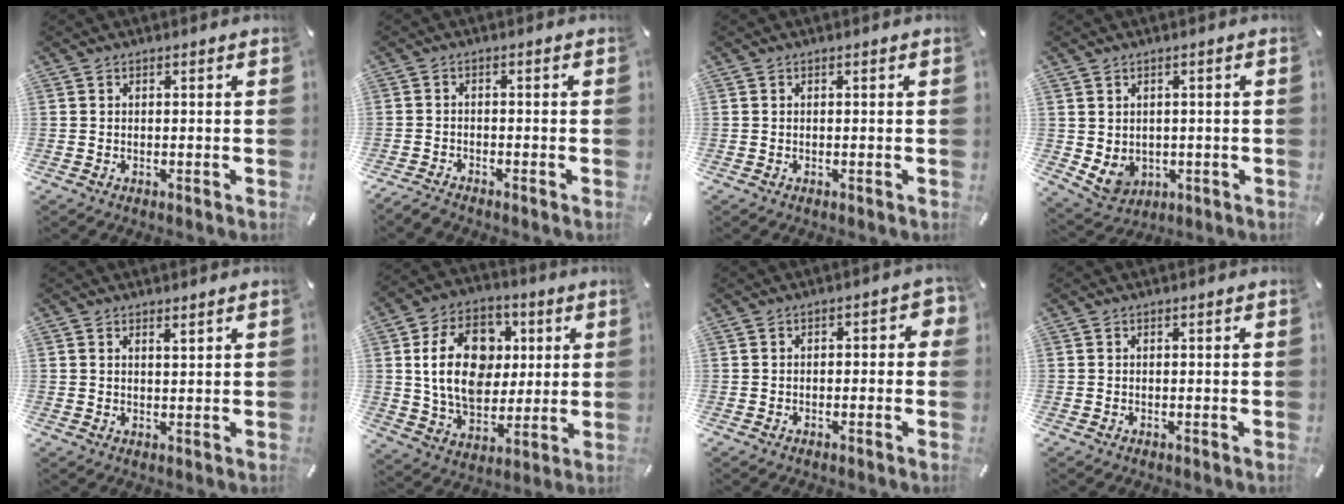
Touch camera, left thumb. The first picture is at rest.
{"total": 2.3, "force": [-2.2, 0.5, 0.7], "torque": [-0.018, 0.009, -0.045]}
{"total": 0.0}
{"total": 4.7, "force": [0.8, 4.5, 1.3], "torque": [-0.029, -0.013, 0.014]}
{"total": 1.4, "force": [1.2, 0.3, 0.7], "torque": [-0.013, -0.002, 0.023]}
{"total": 18.1, "force": [3.1, 13.8, 11.3], "torque": [-0.216, 0.012, 0.058]}
{"total": 2.9, "force": [-1.2, 1.6, 2.2], "torque": [-0.031, 0.011, -0.025]}
{"total": 0.0}